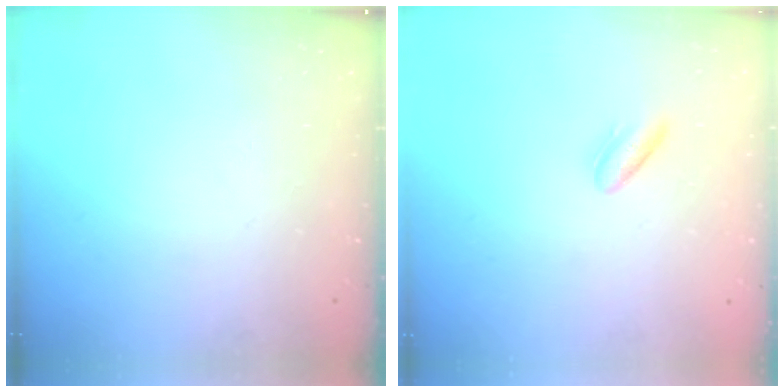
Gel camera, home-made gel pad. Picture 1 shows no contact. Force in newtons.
{"total": 4.2, "press": 3.9, "slide": 1.6}